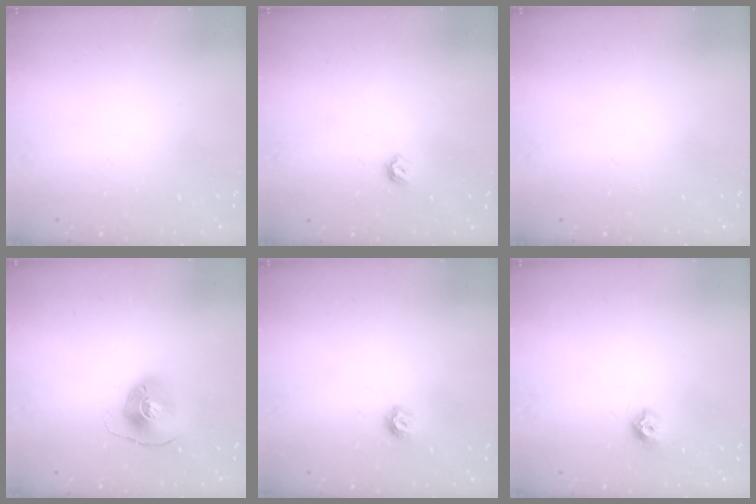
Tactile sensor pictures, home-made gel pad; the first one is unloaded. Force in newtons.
{"total": 6.1, "press": 6.0, "slide": 1.1}
{"total": 0.0}
{"total": 8.1, "press": 8.1, "slide": 0.1}
{"total": 6.1, "press": 6.0, "slide": 0.9}
{"total": 7.7, "press": 7.7, "slide": 0.7}